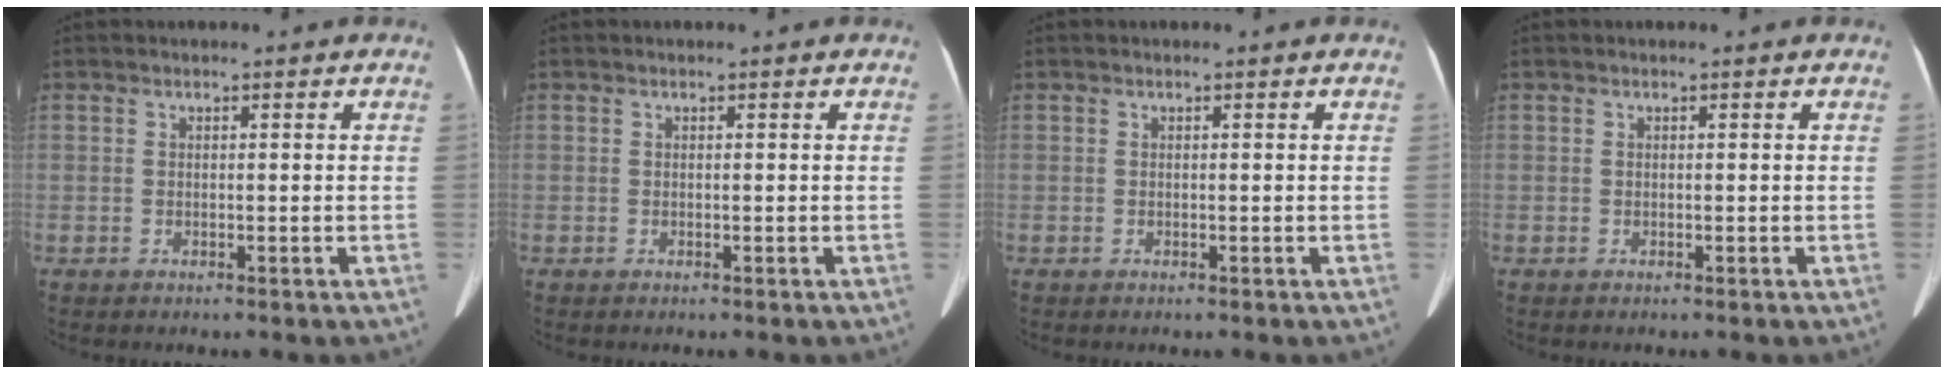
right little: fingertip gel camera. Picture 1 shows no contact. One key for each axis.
{"total": 0.0}
{"total": 0.0}
{"total": 0.0}